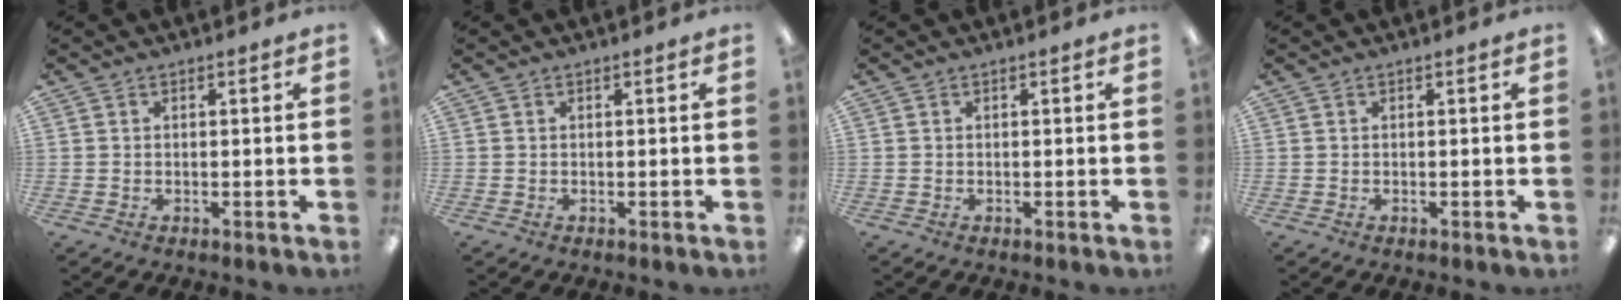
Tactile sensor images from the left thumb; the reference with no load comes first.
{"total": 0.0}
{"total": 0.0}
{"total": 0.0}